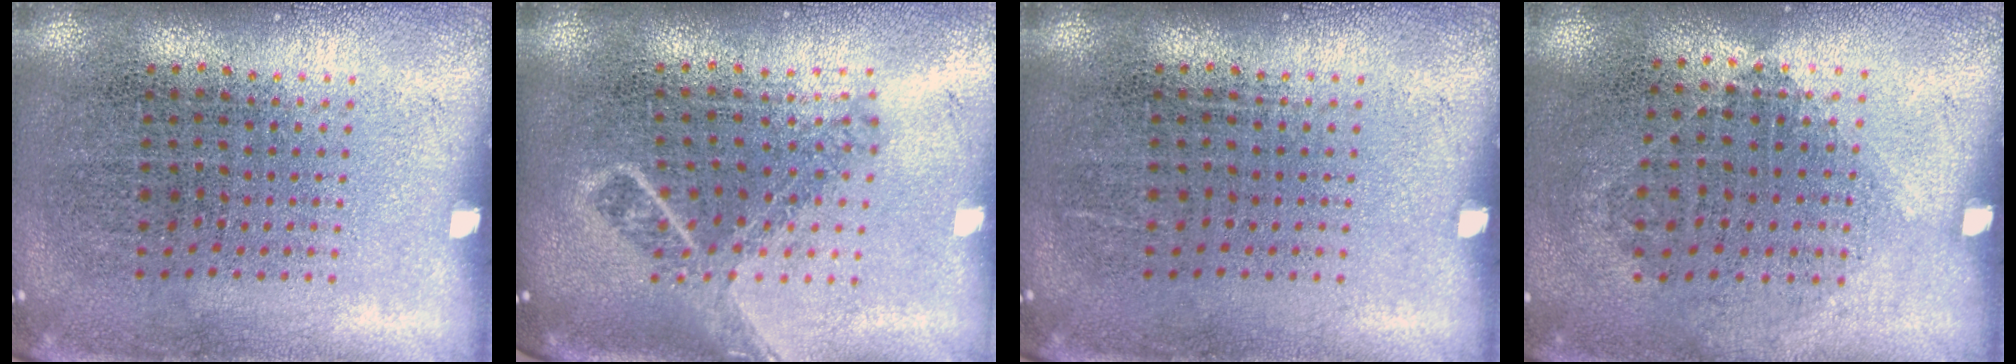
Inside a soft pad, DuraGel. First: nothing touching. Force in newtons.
{"total": 1.8, "press": 1.3, "slide": 1.2}
{"total": 0.0}
{"total": 1.0, "press": 0.9, "slide": 0.5}